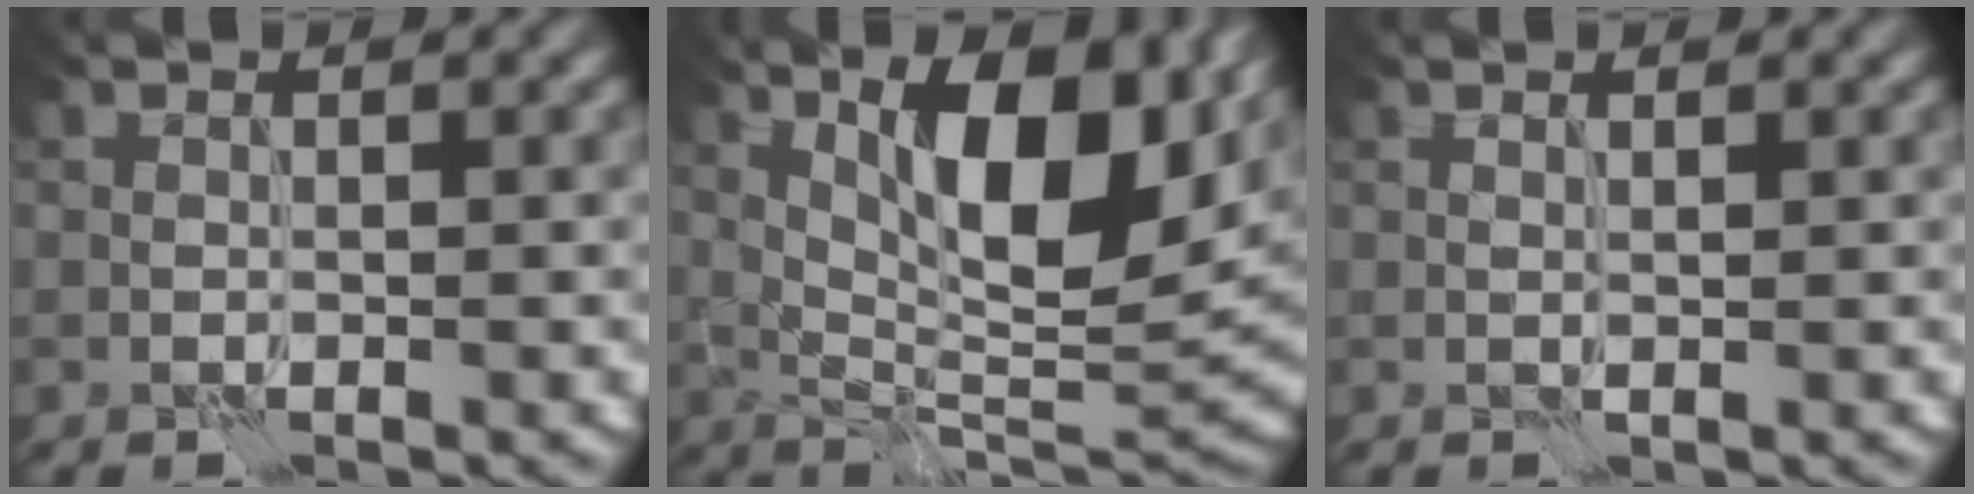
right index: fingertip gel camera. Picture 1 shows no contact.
{"total": 12.4, "force": [4.8, 4.1, 10.7], "torque": [-0.165, 0.006, 0.083]}
{"total": 0.6, "force": [0.3, 0.0, 0.5], "torque": [-0.012, 0.000, 0.004]}